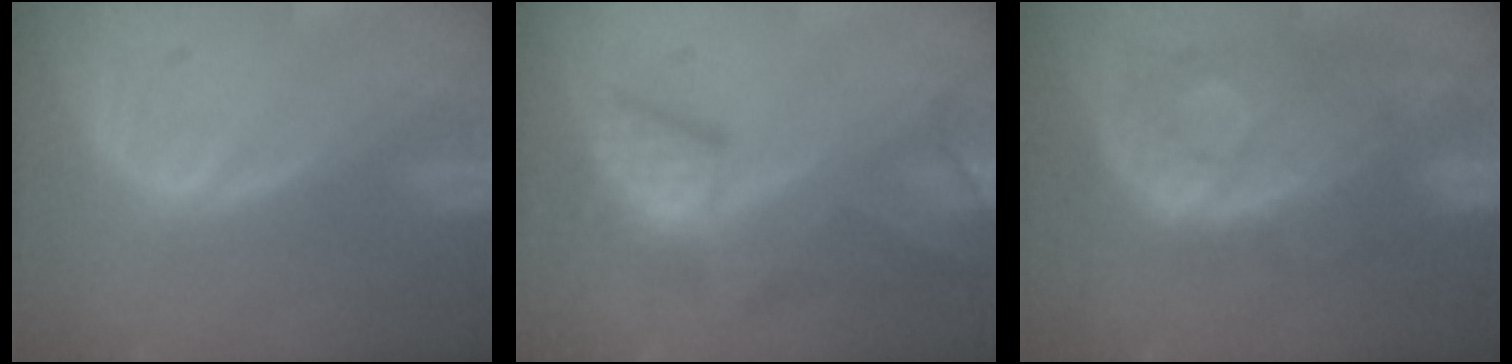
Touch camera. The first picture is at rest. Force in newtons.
{"total": 9.8, "press": 8.5, "slide": 4.8}
{"total": 10.8, "press": 9.5, "slide": 5.1}